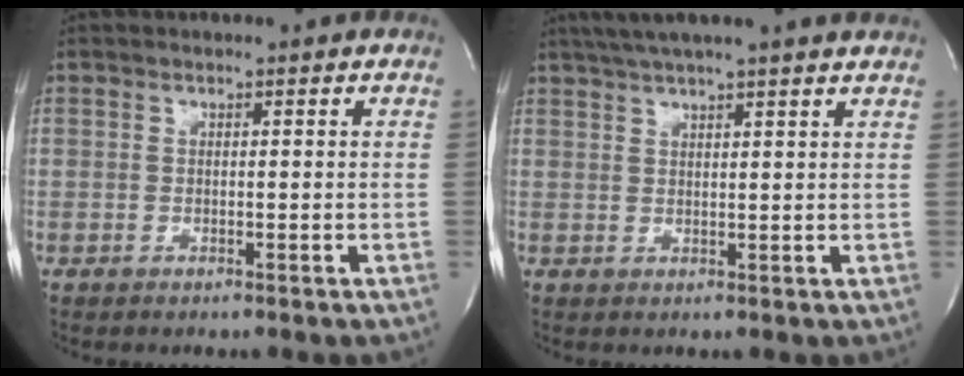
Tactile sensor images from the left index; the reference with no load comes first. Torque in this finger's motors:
{"motor_torque": [0.27, -0.35, 0.21, 0.10]}